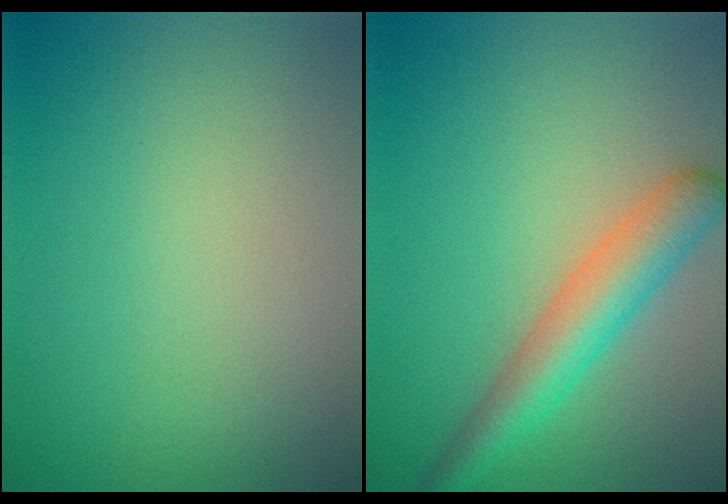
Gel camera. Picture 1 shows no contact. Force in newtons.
{"total": 4.3, "press": 4.3, "slide": 0.1}